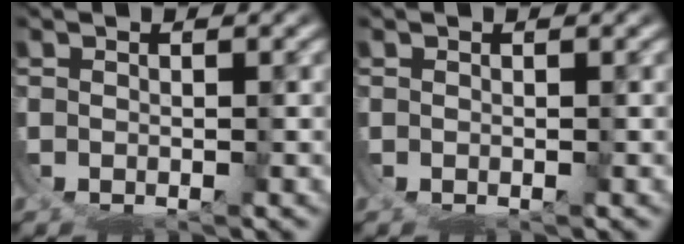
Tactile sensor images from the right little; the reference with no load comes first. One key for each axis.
{"total": 0.0}